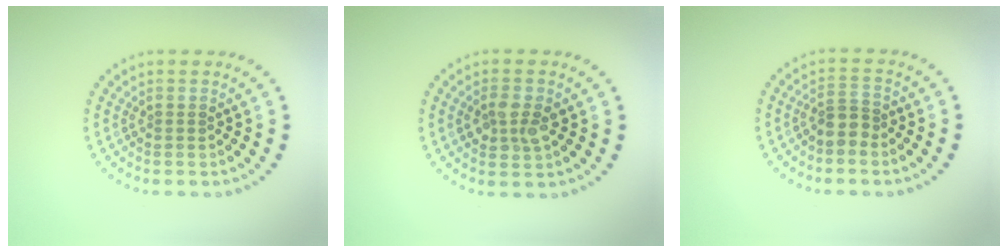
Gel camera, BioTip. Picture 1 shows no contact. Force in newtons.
{"total": 2.4, "press": 2.4, "slide": 0.1}
{"total": 2.0, "press": 1.7, "slide": 1.1}